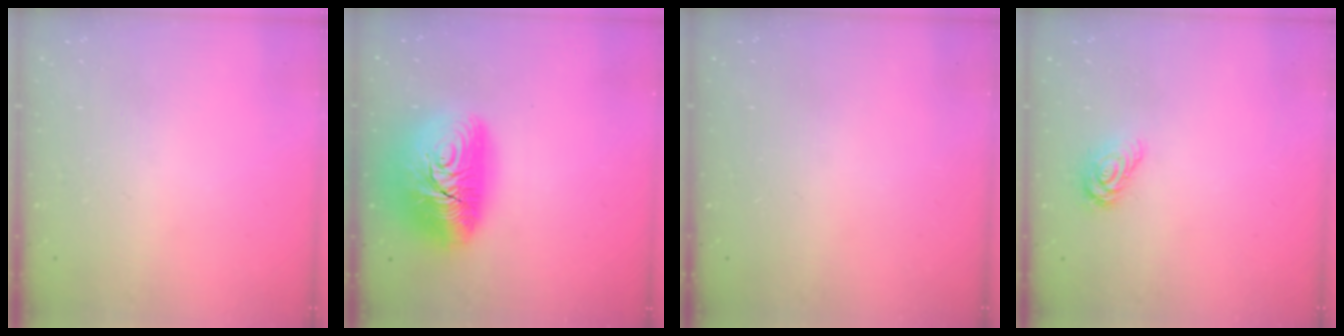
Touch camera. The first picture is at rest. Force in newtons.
{"total": 20.2, "press": 20.1, "slide": 1.4}
{"total": 0.0}
{"total": 6.8, "press": 6.8, "slide": 0.1}